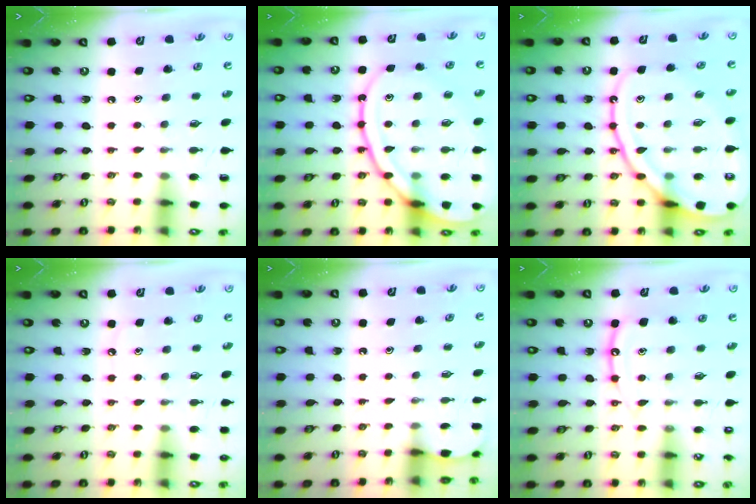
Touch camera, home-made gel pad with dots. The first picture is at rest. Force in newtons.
{"total": 17.4, "press": 17.3, "slide": 1.7}
{"total": 16.6, "press": 16.6, "slide": 1.1}
{"total": 3.7, "press": 3.7, "slide": 0.4}
{"total": 1.7, "press": 1.6, "slide": 0.2}
{"total": 10.3, "press": 10.3, "slide": 0.9}